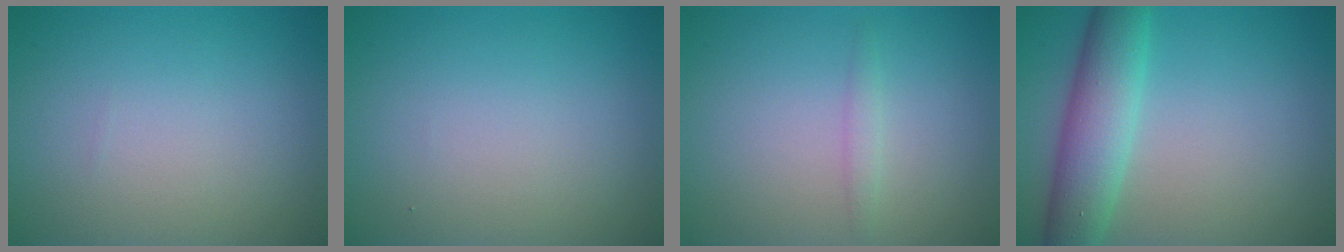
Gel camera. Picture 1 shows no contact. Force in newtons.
{"total": 0.0}
{"total": 0.9, "press": 0.9, "slide": 0.1}
{"total": 5.8, "press": 5.8, "slide": 0.1}